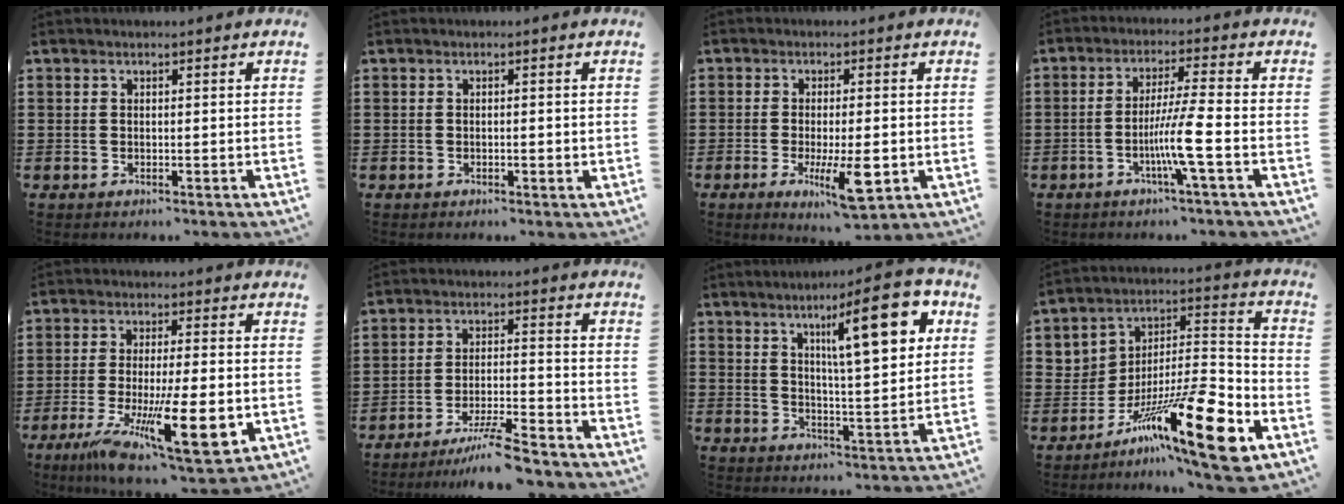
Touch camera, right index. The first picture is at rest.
{"total": 0.8, "force": [-0.2, 0.2, 0.7], "torque": [-0.015, -0.002, -0.003]}
{"total": 8.1, "force": [-2.2, 2.0, 7.6], "torque": [-0.146, -0.020, -0.034]}
{"total": 7.2, "force": [-2.7, -0.6, 6.6], "torque": [-0.125, -0.014, -0.053]}
{"total": 15.6, "force": [-4.7, 3.9, 14.4], "torque": [-0.260, -0.014, -0.068]}
{"total": 6.9, "force": [-6.0, -0.2, 3.5], "torque": [-0.071, -0.011, -0.115]}
{"total": 13.7, "force": [6.0, 2.9, 11.9], "torque": [-0.187, -0.017, 0.089]}
{"total": 18.8, "force": [-9.8, 5.4, 15.2], "torque": [-0.253, 0.036, -0.152]}